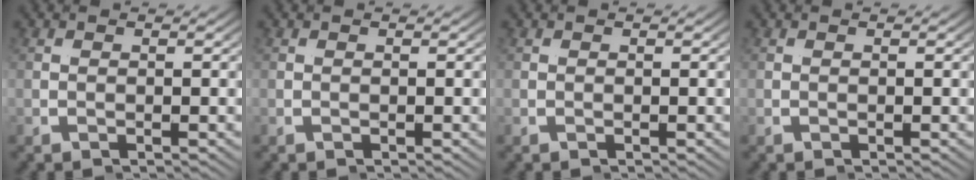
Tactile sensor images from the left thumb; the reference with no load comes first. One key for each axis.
{"total": 0.0}
{"total": 0.0}
{"total": 0.0}